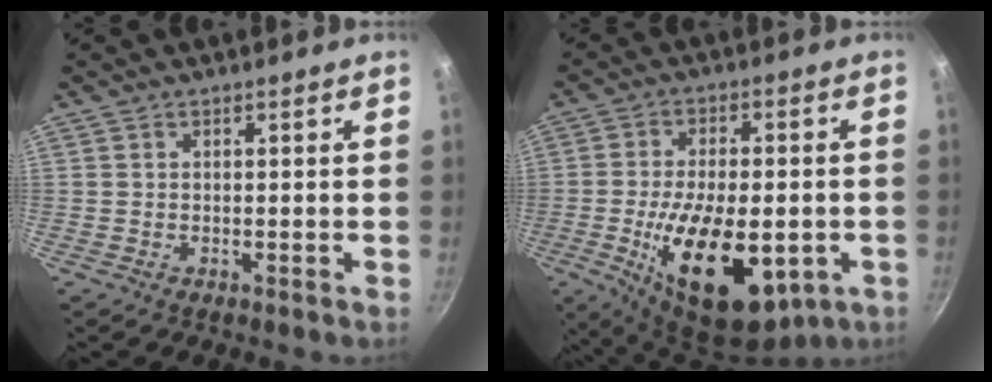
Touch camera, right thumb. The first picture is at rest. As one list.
[{"total": 20.5, "force": [-5.4, 10.2, 17.0], "torque": [-0.267, 0.004, -0.073]}]